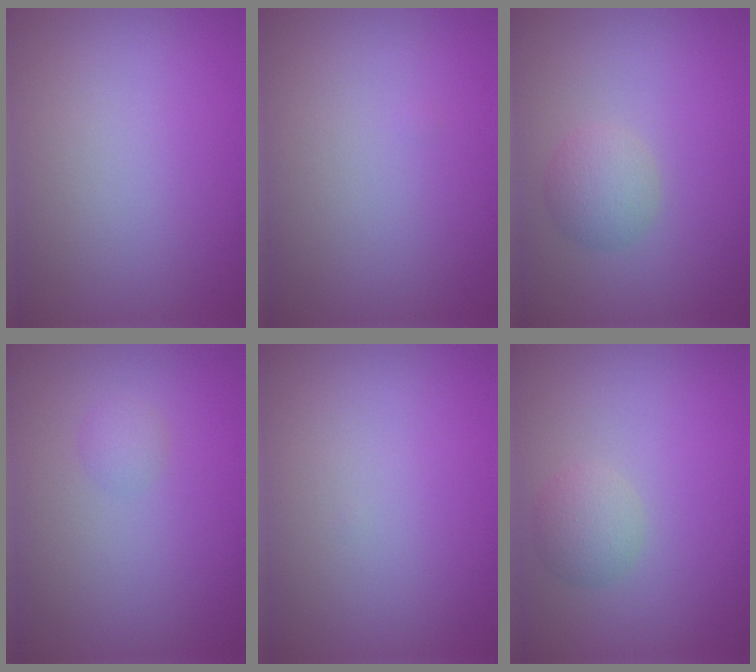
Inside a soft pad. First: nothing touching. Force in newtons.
{"total": 0.0}
{"total": 2.3, "press": 2.3, "slide": 0.0}
{"total": 1.0, "press": 1.0, "slide": 0.1}
{"total": 0.0}
{"total": 2.2, "press": 2.2, "slide": 0.1}